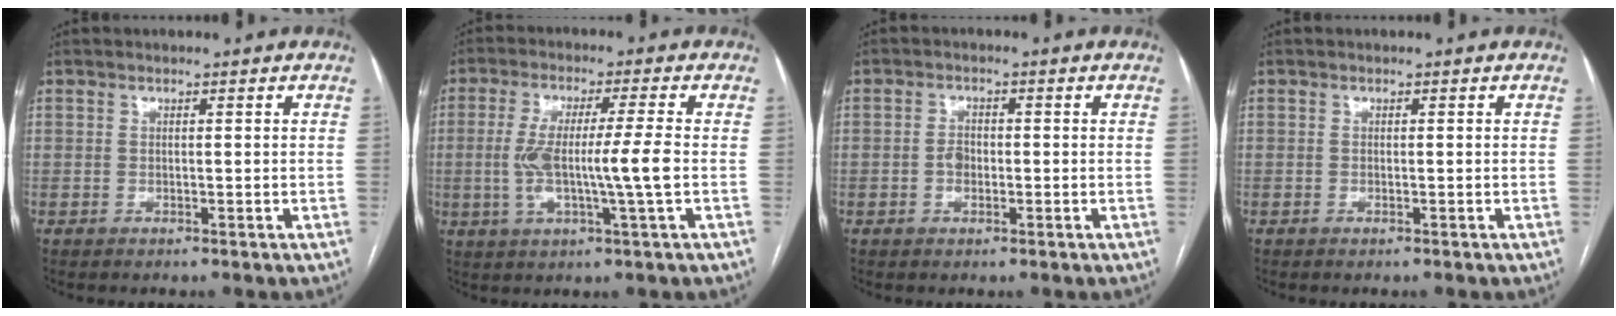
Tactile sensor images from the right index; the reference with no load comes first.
{"total": 9.5, "force": [-0.9, -0.1, 9.5], "torque": [-0.185, 0.002, -0.018]}
{"total": 2.3, "force": [-0.5, 1.6, 1.5], "torque": [-0.026, 0.005, -0.009]}
{"total": 0.0}